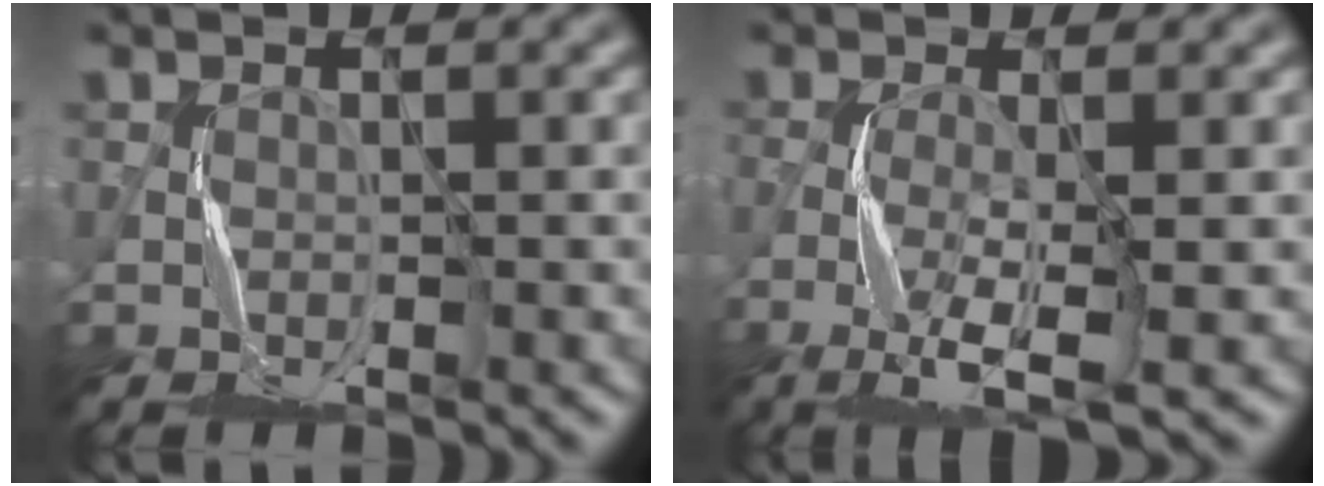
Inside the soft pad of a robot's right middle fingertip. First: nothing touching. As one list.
[{"total": 4.4, "force": [-1.7, 0.8, 3.9], "torque": [-0.082, -0.008, -0.037]}]